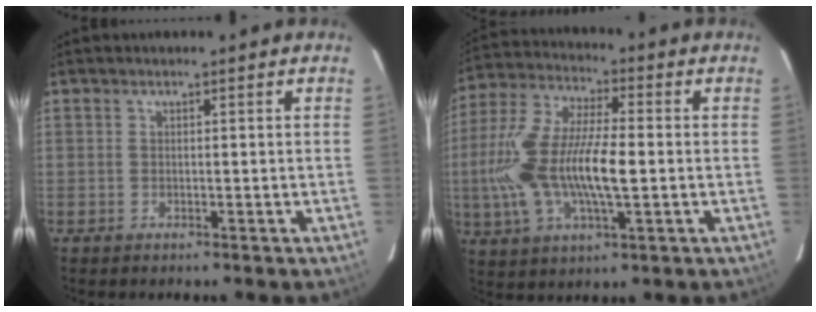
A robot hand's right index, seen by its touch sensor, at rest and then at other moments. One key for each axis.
{"total": 17.5, "fx": -1.9, "fy": 6.4, "fz": 16.2, "tx": -0.337, "ty": 0.002, "tz": -0.037}